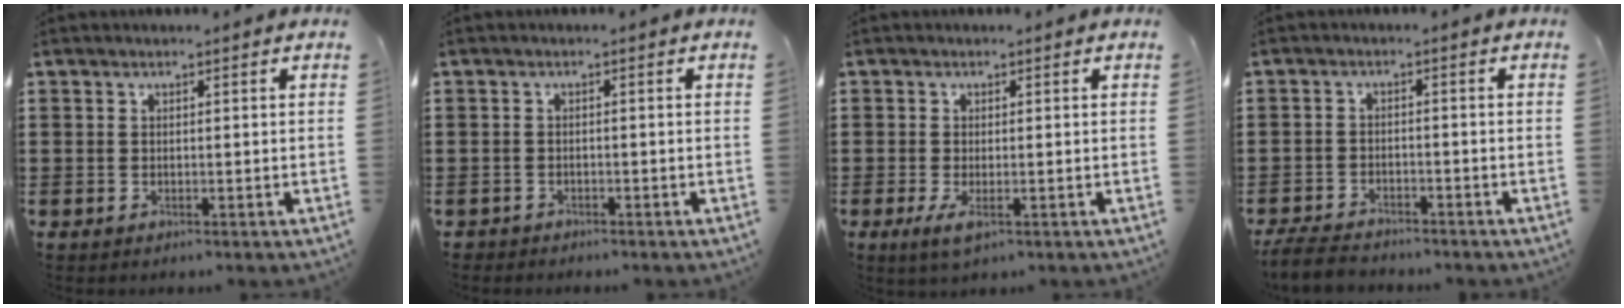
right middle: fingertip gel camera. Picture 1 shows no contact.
{"total": 1.1, "force": [-1.0, 0.3, -0.1], "torque": [-0.002, 0.002, -0.023]}
{"total": 1.9, "force": [0.0, 0.5, 1.8], "torque": [-0.038, -0.008, 0.002]}
{"total": 3.2, "force": [-3.1, 0.6, 0.6], "torque": [-0.023, -0.004, -0.066]}